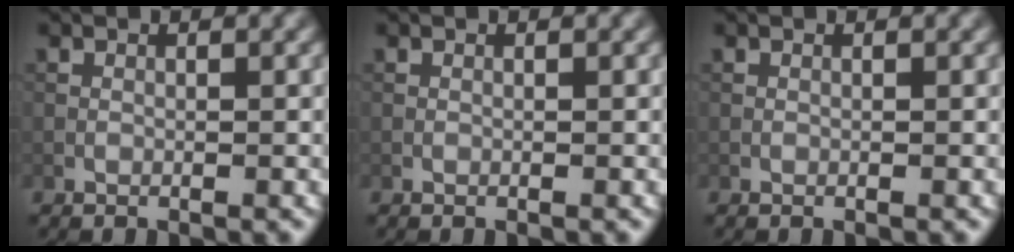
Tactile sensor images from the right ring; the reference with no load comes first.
{"total": 0.0}
{"total": 0.0}